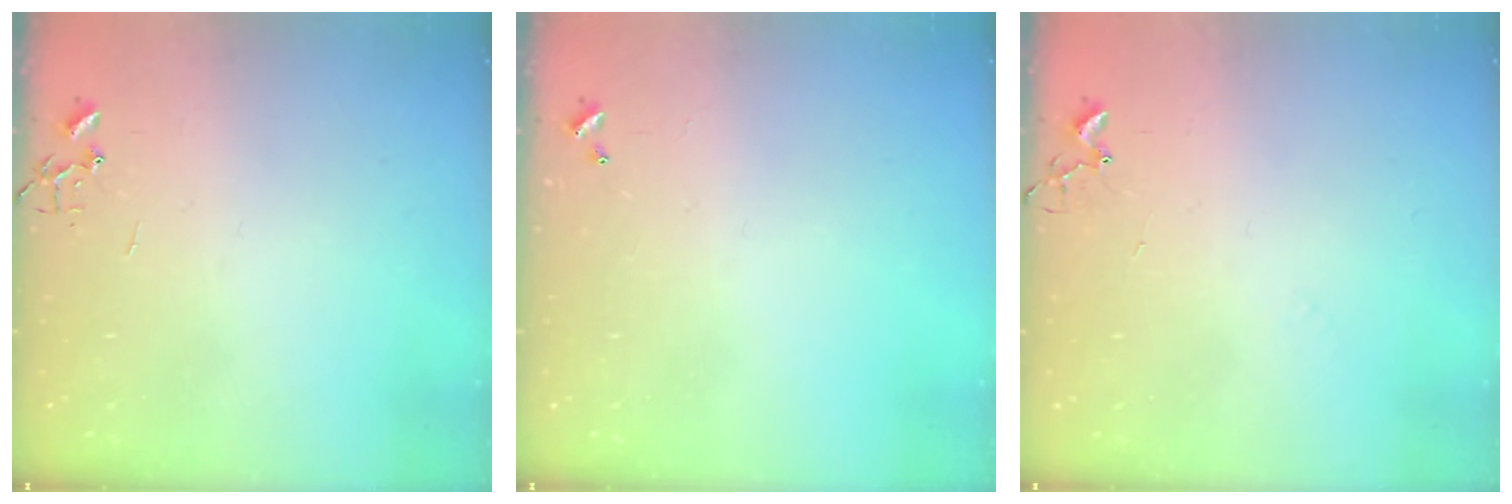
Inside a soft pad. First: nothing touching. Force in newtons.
{"total": 0.0}
{"total": 4.9, "press": 4.9, "slide": 0.5}